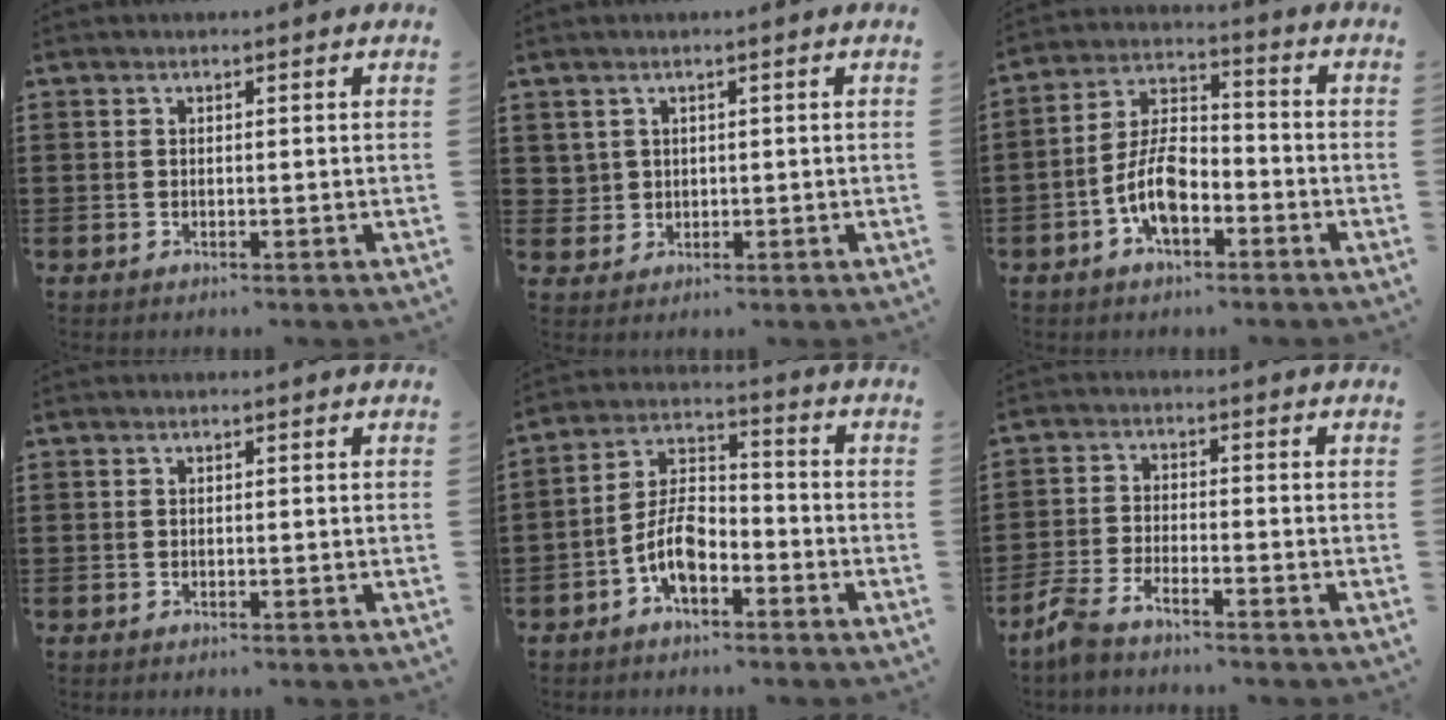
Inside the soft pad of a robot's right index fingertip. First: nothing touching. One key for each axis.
{"total": 1.7, "fx": 0.8, "fy": 1.5, "fz": 0.2, "tx": -0.011, "ty": 0.007, "tz": 0.014}
{"total": 7.9, "fx": -3.4, "fy": 3.9, "fz": 6.0, "tx": -0.141, "ty": 0.004, "tz": -0.070}
{"total": 0.0}
{"total": 7.2, "fx": -3.6, "fy": 3.6, "fz": 5.1, "tx": -0.114, "ty": 0.011, "tz": -0.072}
{"total": 4.1, "fx": -3.7, "fy": 0.4, "fz": 1.8, "tx": -0.059, "ty": -0.011, "tz": -0.079}